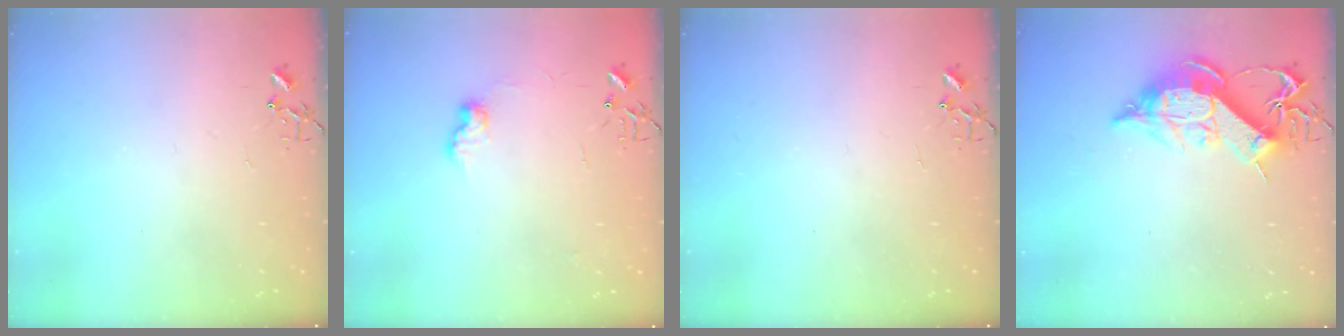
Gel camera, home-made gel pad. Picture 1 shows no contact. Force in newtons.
{"total": 7.6, "press": 7.5, "slide": 0.4}
{"total": 0.0}
{"total": 14.4, "press": 14.4, "slide": 1.2}